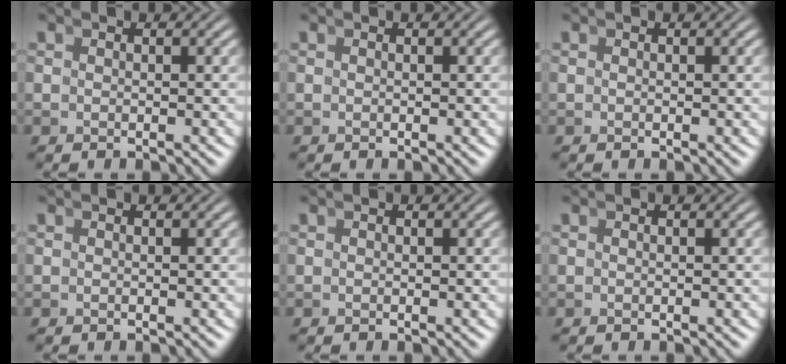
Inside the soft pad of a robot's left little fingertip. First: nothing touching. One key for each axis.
{"total": 0.0}
{"total": 0.0}
{"total": 0.0}
{"total": 0.0}
{"total": 0.0}